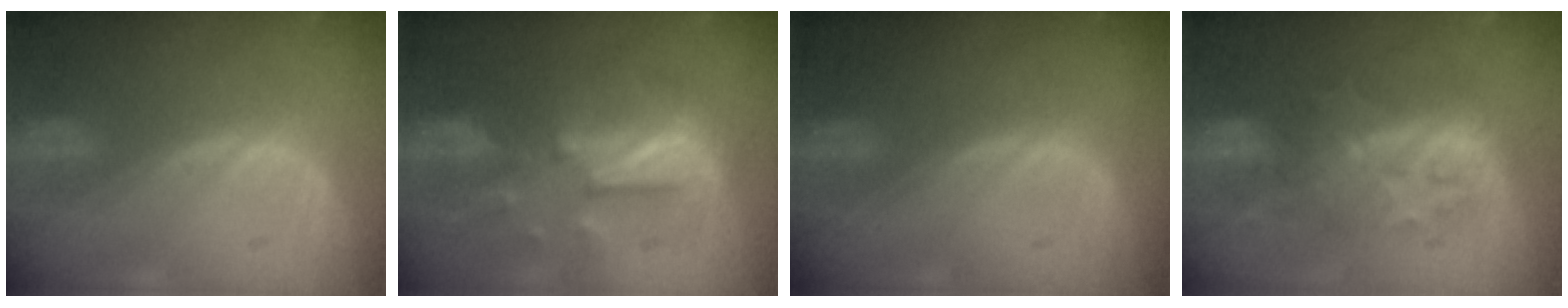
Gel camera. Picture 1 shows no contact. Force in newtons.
{"total": 8.8, "press": 8.8, "slide": 0.4}
{"total": 0.0}
{"total": 8.4, "press": 8.3, "slide": 1.4}